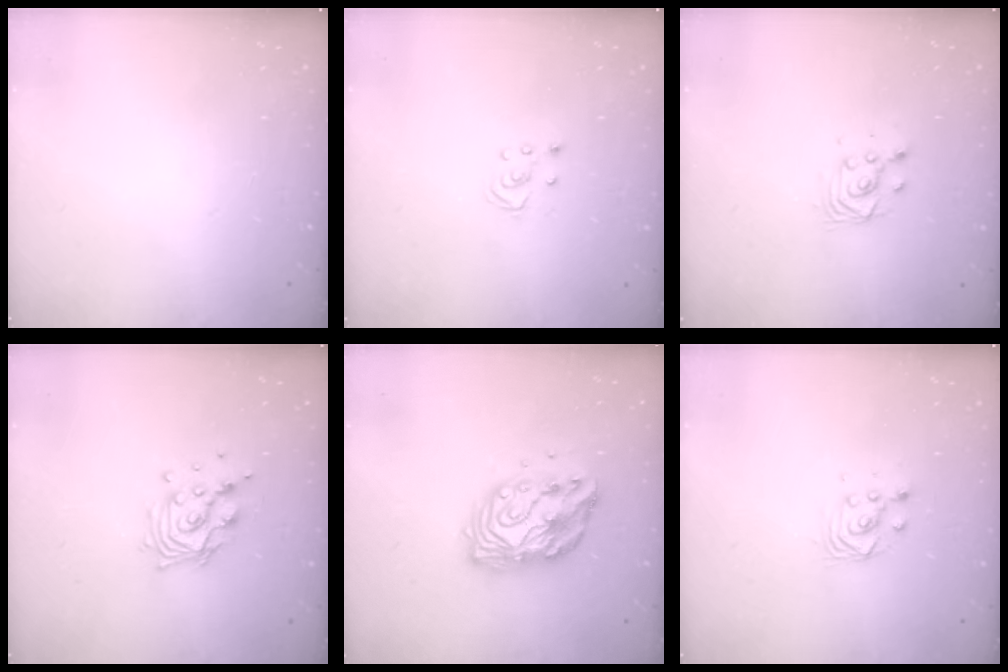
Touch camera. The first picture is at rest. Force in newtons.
{"total": 2.5, "press": 2.5, "slide": 0.2}
{"total": 4.7, "press": 4.6, "slide": 1.2}
{"total": 11.1, "press": 10.9, "slide": 1.6}
{"total": 12.8, "press": 12.8, "slide": 1.1}
{"total": 3.0, "press": 3.0, "slide": 0.1}